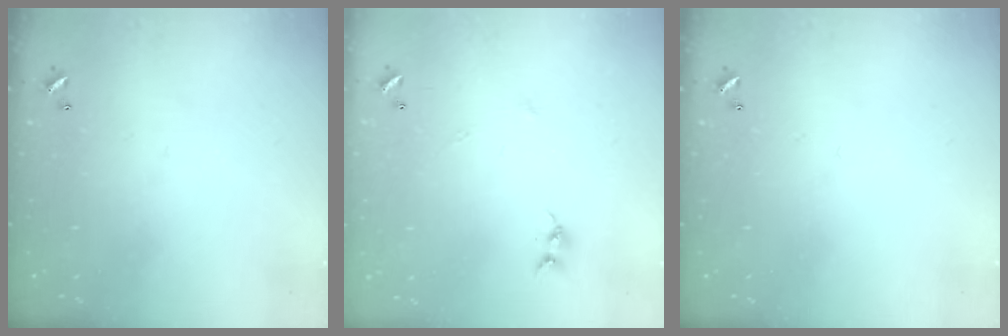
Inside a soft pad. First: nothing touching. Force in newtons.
{"total": 5.8, "press": 5.8, "slide": 0.7}
{"total": 0.0}